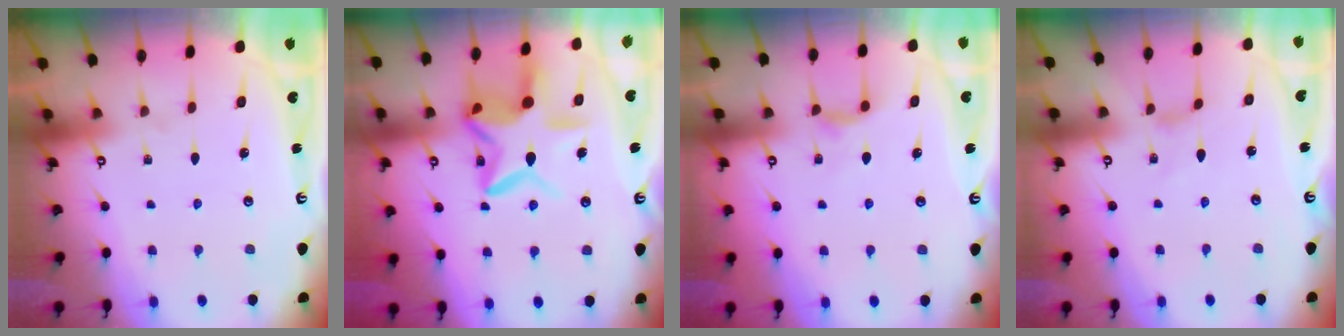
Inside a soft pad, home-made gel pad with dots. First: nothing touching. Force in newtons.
{"total": 15.2, "press": 15.1, "slide": 1.8}
{"total": 4.0, "press": 4.0, "slide": 0.5}
{"total": 0.0}